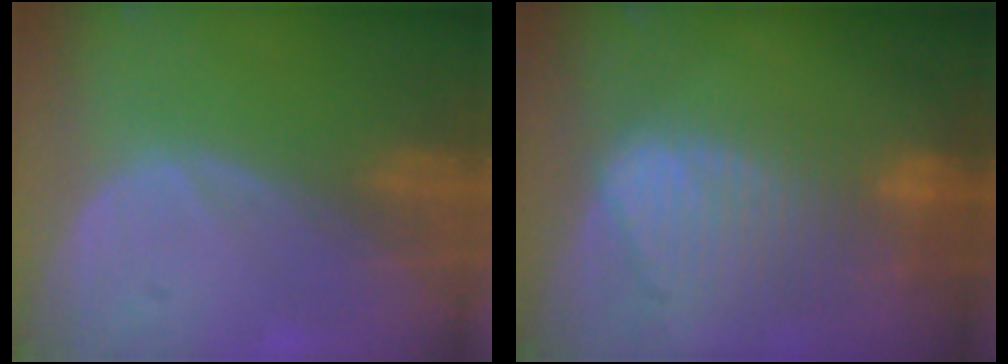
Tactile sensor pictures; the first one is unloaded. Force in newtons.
{"total": 9.6, "press": 8.3, "slide": 4.8}